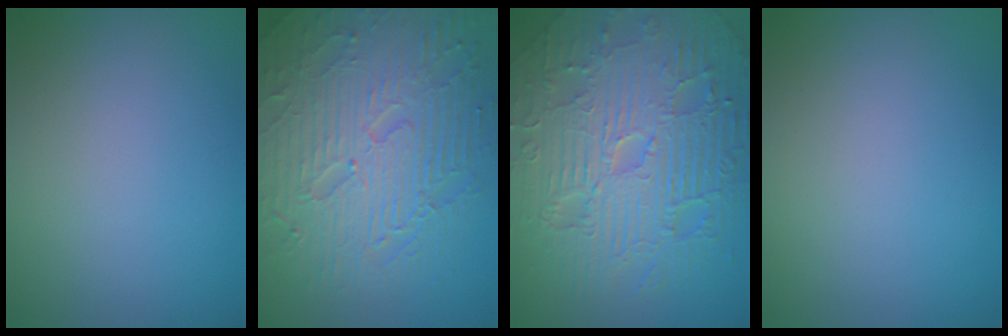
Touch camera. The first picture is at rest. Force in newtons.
{"total": 9.1, "press": 6.3, "slide": 6.5}
{"total": 11.6, "press": 7.5, "slide": 8.9}
{"total": 0.0}